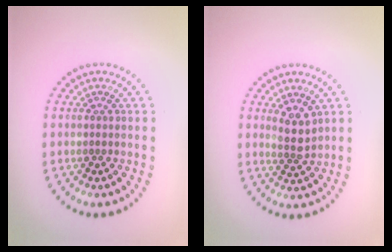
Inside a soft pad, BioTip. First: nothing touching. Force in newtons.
{"total": 2.4, "press": 2.1, "slide": 1.2}